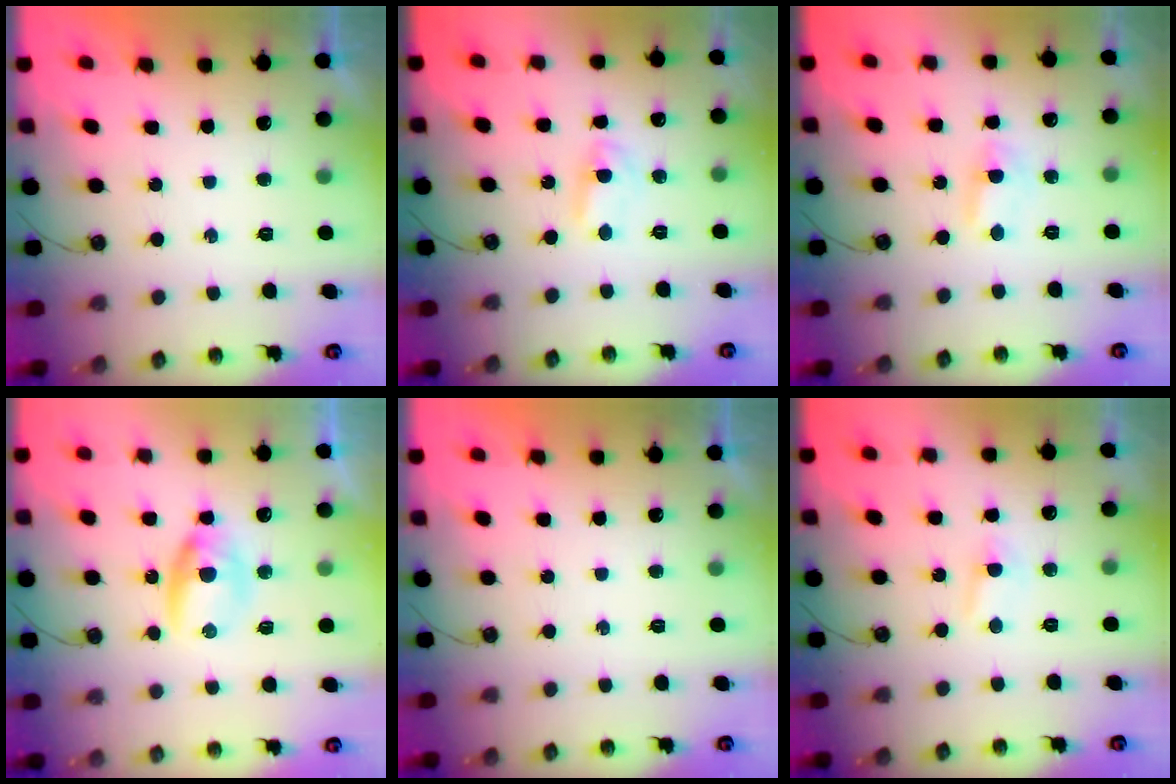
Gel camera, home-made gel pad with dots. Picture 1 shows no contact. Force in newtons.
{"total": 1.7, "press": 1.7, "slide": 0.2}
{"total": 2.0, "press": 1.9, "slide": 0.8}
{"total": 6.5, "press": 6.4, "slide": 0.9}
{"total": 0.0}
{"total": 4.0, "press": 3.9, "slide": 0.5}